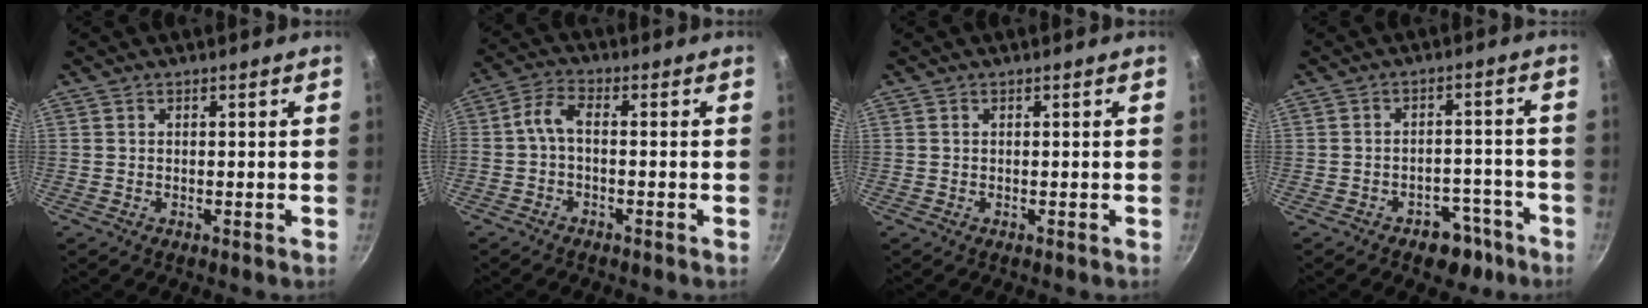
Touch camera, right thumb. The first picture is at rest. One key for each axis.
{"total": 5.2, "fx": -0.8, "fy": 2.4, "fz": 4.5, "tx": -0.097, "ty": 0.020, "tz": -0.025}
{"total": 0.0}
{"total": 6.7, "fx": -4.4, "fy": 4.1, "fz": 2.9, "tx": -0.018, "ty": 0.043, "tz": -0.060}